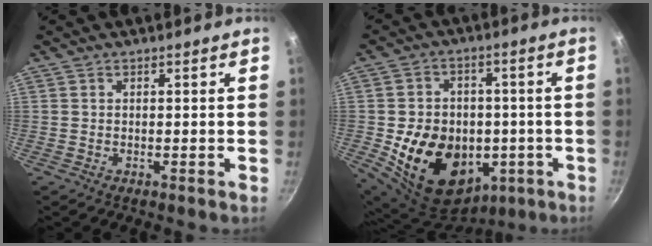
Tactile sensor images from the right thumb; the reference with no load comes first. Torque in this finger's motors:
{"motor_torque": [-0.55, 1.66, 0.69, 0.38, 0.45]}